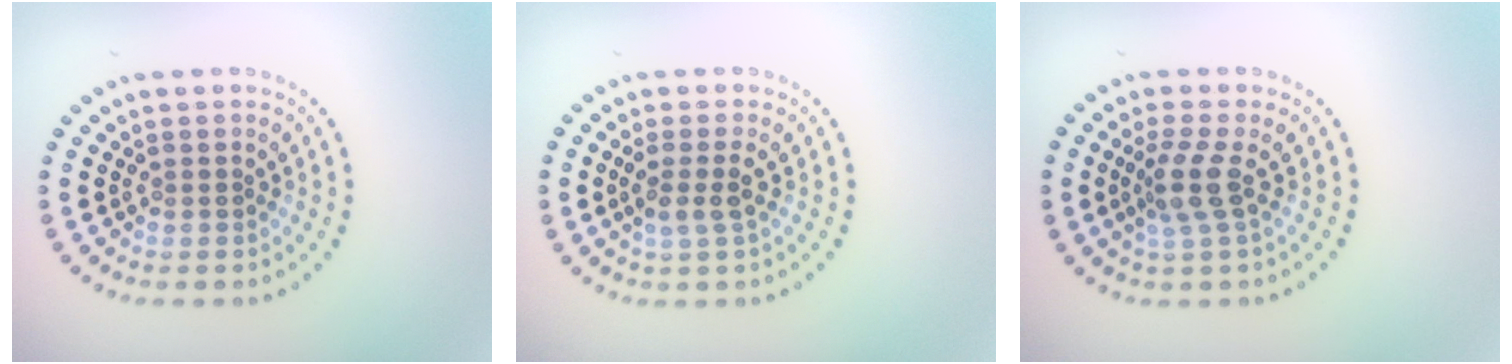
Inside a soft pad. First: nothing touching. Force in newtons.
{"total": 2.0, "press": 1.7, "slide": 1.0}
{"total": 2.7, "press": 2.0, "slide": 1.8}